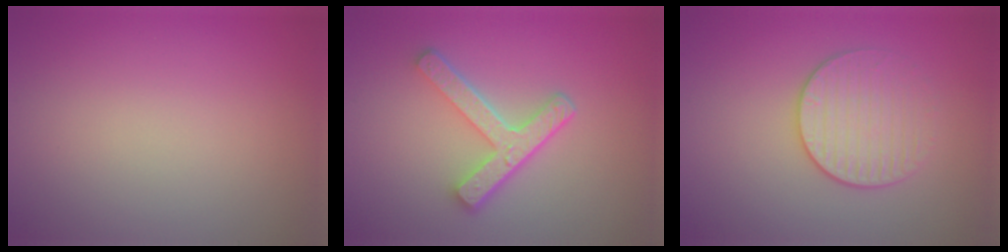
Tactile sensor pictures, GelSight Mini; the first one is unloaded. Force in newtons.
{"total": 4.7, "press": 3.6, "slide": 3.1}
{"total": 3.2, "press": 3.0, "slide": 1.1}